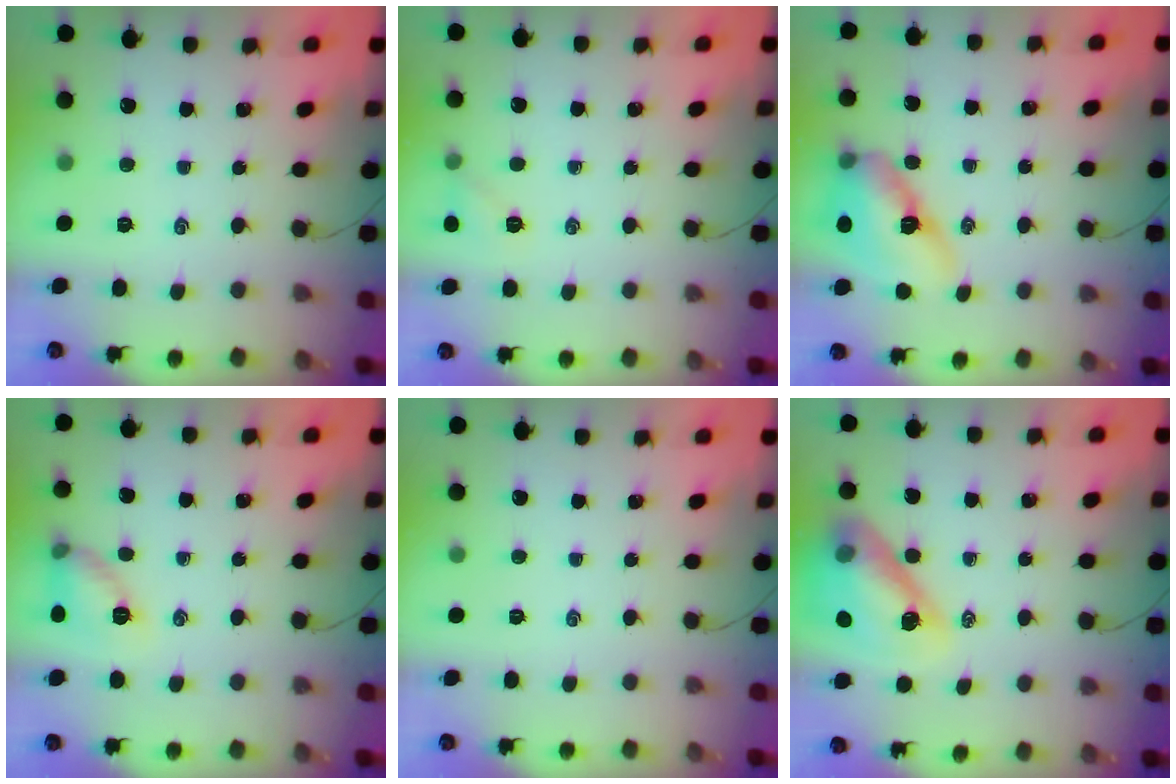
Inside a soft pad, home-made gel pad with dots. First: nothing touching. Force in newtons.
{"total": 5.2, "press": 5.0, "slide": 1.5}
{"total": 12.5, "press": 11.9, "slide": 3.7}
{"total": 9.7, "press": 9.6, "slide": 1.1}
{"total": 0.0}
{"total": 17.9, "press": 17.2, "slide": 5.1}